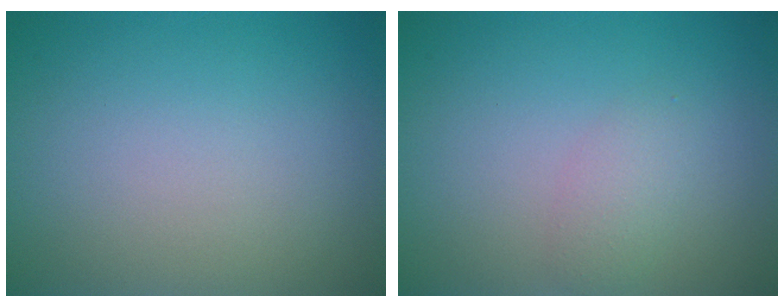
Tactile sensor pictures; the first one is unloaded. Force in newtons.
{"total": 1.6, "press": 1.6, "slide": 0.1}